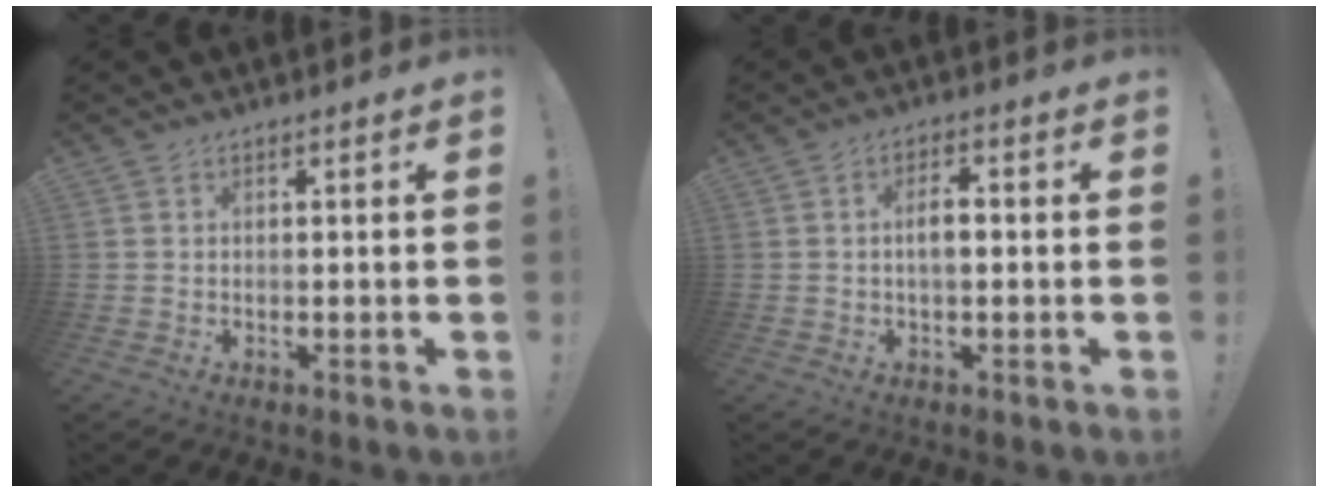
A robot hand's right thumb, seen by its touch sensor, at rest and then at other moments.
{"total": 4.3, "force": [-0.3, 1.9, 3.8], "torque": [-0.062, 0.009, -0.008]}